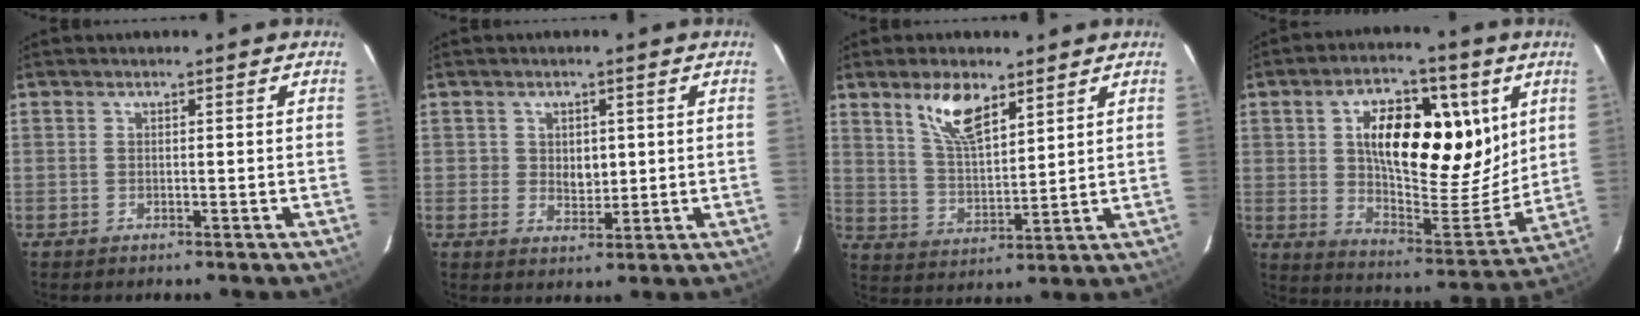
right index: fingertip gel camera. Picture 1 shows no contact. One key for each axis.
{"total": 3.5, "fx": 0.5, "fy": 2.9, "fz": 1.9, "tx": -0.031, "ty": 0.001, "tz": 0.009}
{"total": 9.2, "fx": 5.8, "fy": 3.6, "fz": 6.2, "tx": -0.113, "ty": 0.004, "tz": 0.118}
{"total": 21.1, "fx": 6.7, "fy": 10.5, "fz": 17.0, "tx": -0.270, "ty": 0.007, "tz": 0.111}